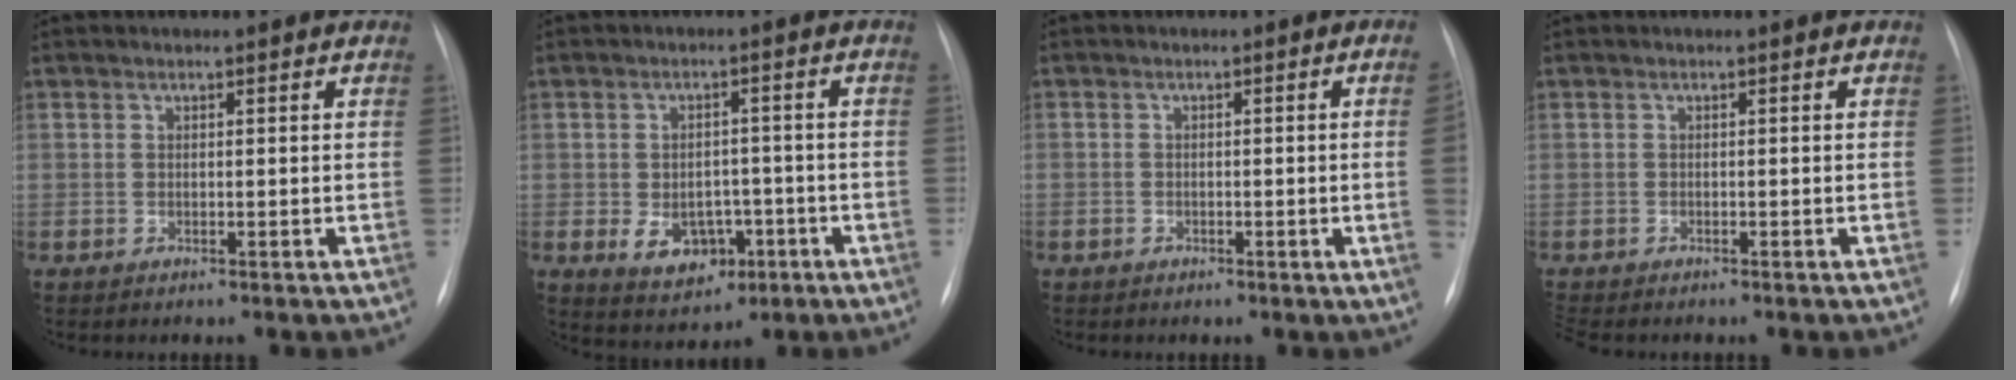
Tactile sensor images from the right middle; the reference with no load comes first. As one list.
[{"total": 6.7, "force": [-2.3, 4.8, 4.0], "torque": [-0.067, 0.006, -0.022]}, {"total": 2.6, "force": [-0.6, -0.2, 2.5], "torque": [-0.040, 0.001, -0.009]}, {"total": 1.7, "force": [-1.6, 0.4, 0.6], "torque": [-0.009, -0.006, -0.022]}]